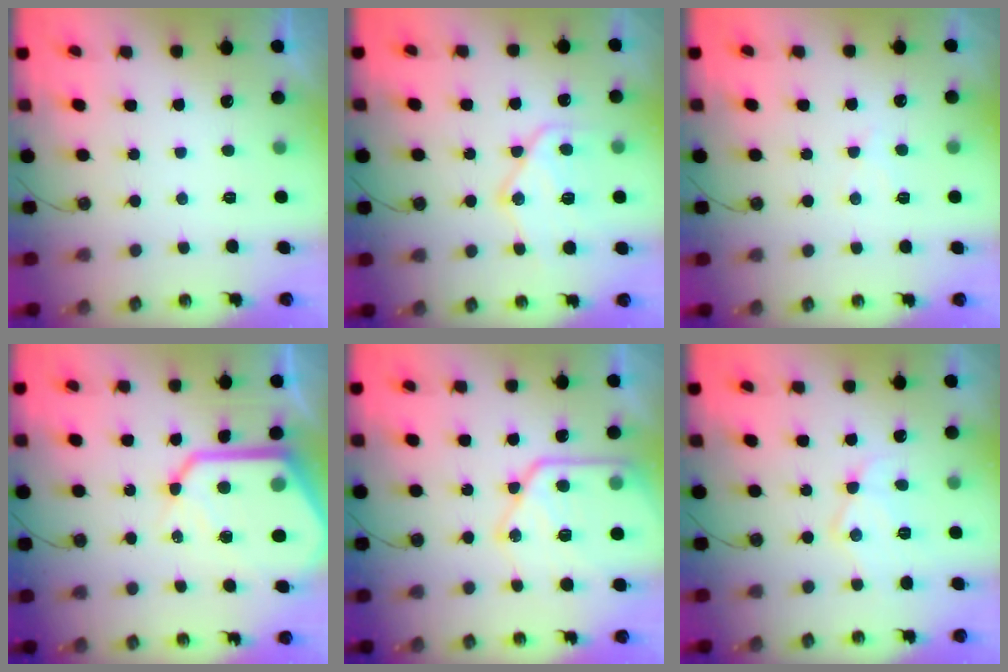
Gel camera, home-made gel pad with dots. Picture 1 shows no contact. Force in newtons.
{"total": 15.7, "press": 15.7, "slide": 1.3}
{"total": 5.1, "press": 5.1, "slide": 0.8}
{"total": 20.8, "press": 20.6, "slide": 2.3}
{"total": 18.2, "press": 18.1, "slide": 1.9}
{"total": 11.6, "press": 11.6, "slide": 0.6}